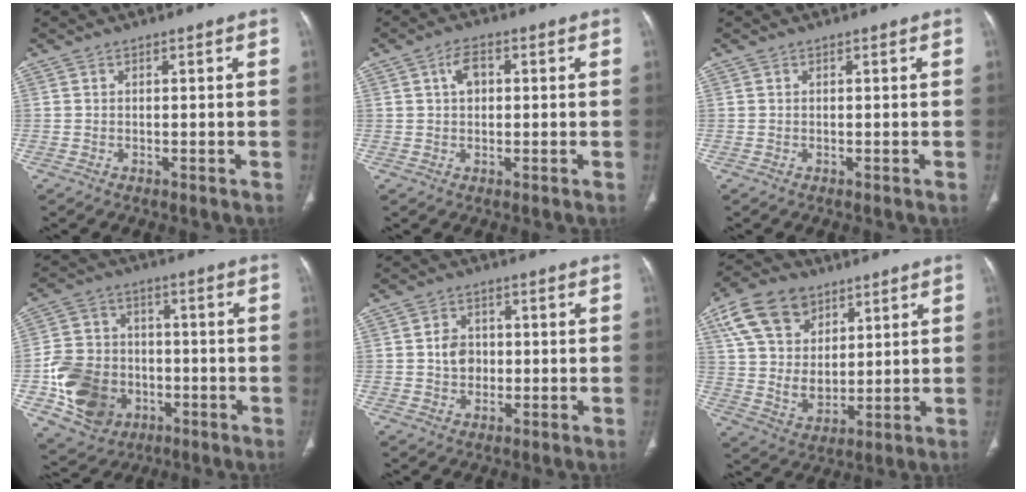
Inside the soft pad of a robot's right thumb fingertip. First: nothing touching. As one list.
[{"total": 3.9, "force": [0.9, 2.5, 2.8], "torque": [-0.044, 0.008, 0.012]}, {"total": 0.0}, {"total": 15.6, "force": [-4.2, 12.9, 7.7], "torque": [-0.122, 0.018, -0.062]}, {"total": 4.7, "force": [-0.1, 3.9, 2.5], "torque": [-0.023, 0.006, -0.004]}, {"total": 15.5, "force": [7.4, 10.6, 8.5], "torque": [-0.141, -0.022, 0.148]}]